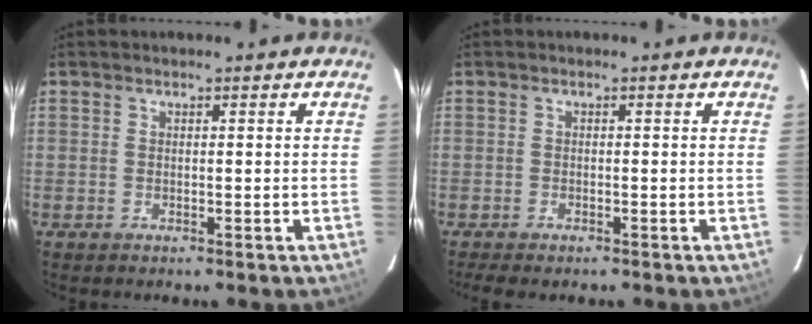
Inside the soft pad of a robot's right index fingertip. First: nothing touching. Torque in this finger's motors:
{"motor_torque": [-0.14, -0.16, 0.16, 0.03]}